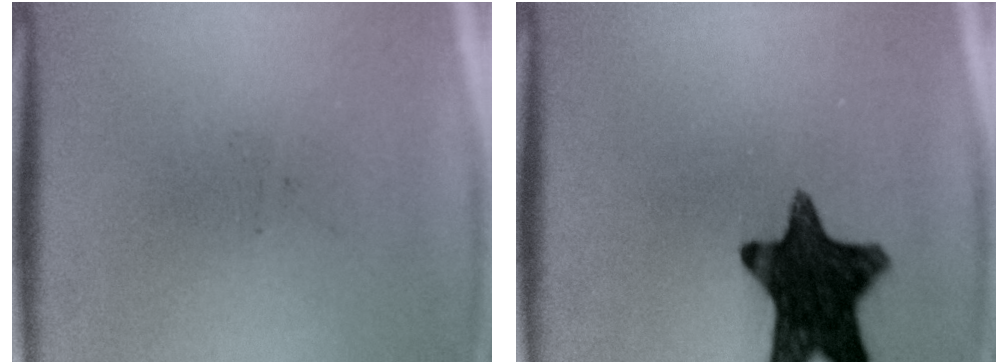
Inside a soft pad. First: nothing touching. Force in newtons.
{"total": 14.8}